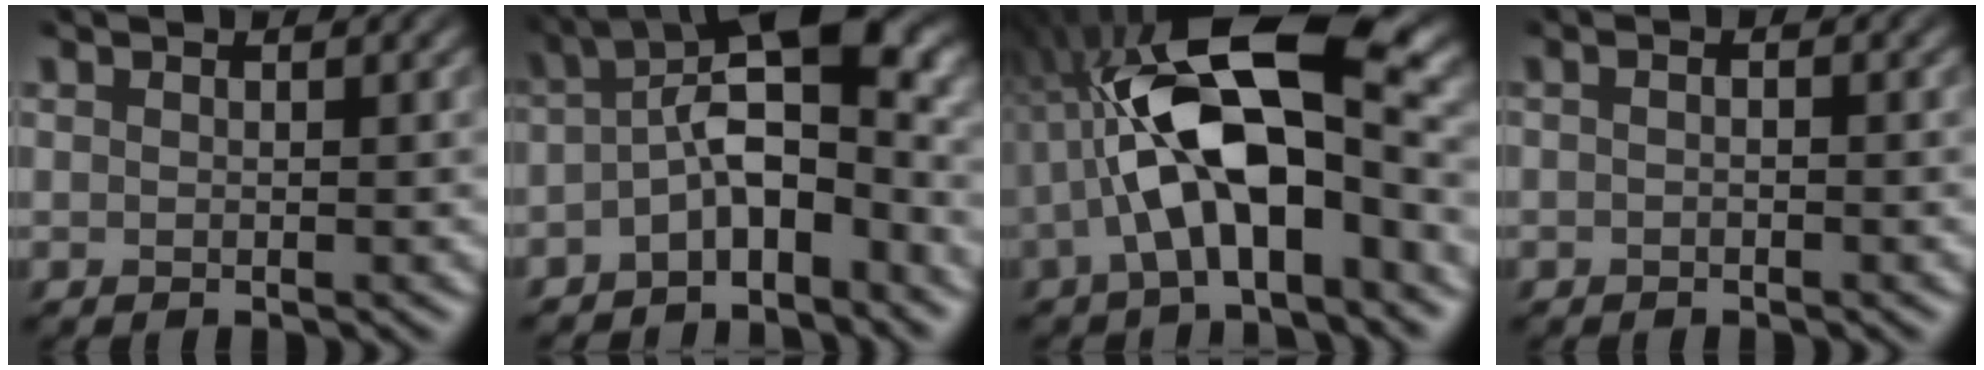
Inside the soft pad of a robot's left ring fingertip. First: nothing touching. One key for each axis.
{"total": 6.8, "fx": -2.8, "fy": 2.8, "fz": 5.5, "tx": -0.098, "ty": 0.017, "tz": -0.052}
{"total": 12.5, "fx": -2.5, "fy": 5.2, "fz": 11.0, "tx": -0.203, "ty": 0.015, "tz": -0.045}
{"total": 1.0, "fx": -0.3, "fy": 0.5, "fz": 0.8, "tx": -0.012, "ty": -0.003, "tz": -0.018}